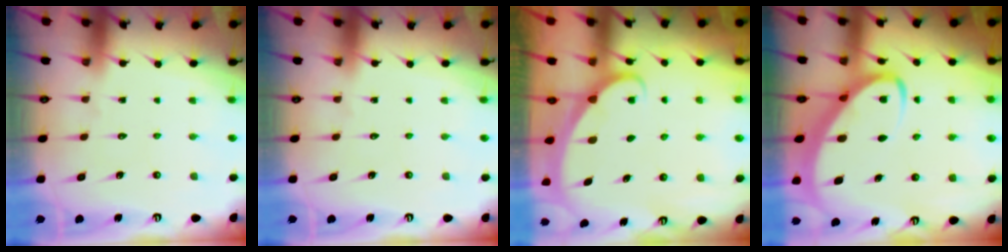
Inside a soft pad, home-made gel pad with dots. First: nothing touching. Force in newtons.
{"total": 0.0}
{"total": 1.8, "press": 1.7, "slide": 0.1}
{"total": 6.5, "press": 6.4, "slide": 0.8}